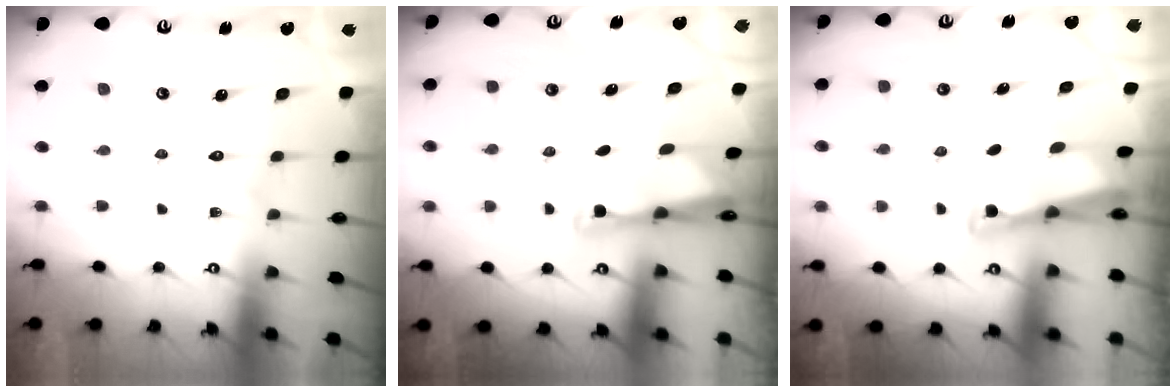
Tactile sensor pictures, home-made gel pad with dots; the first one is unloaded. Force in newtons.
{"total": 2.7, "press": 2.7, "slide": 0.4}
{"total": 2.3, "press": 2.3, "slide": 0.2}